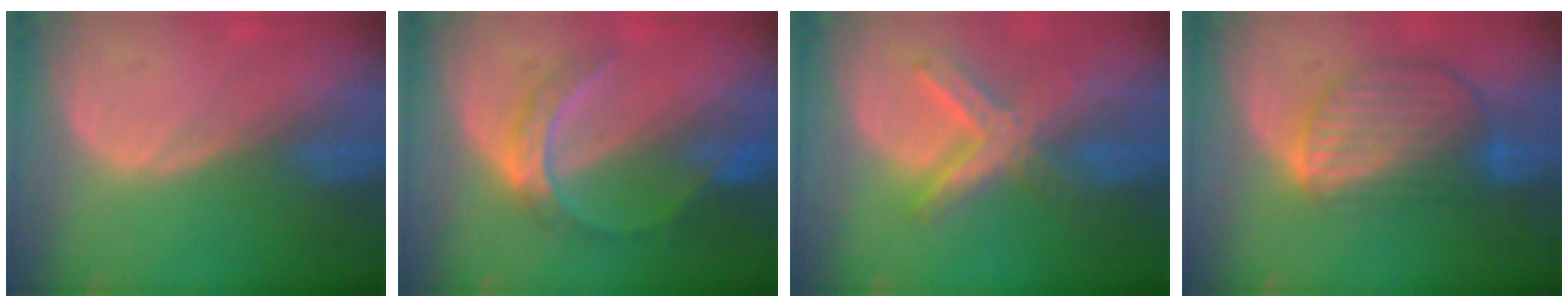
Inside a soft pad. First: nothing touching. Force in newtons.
{"total": 6.1, "press": 5.7, "slide": 2.2}
{"total": 7.6, "press": 6.5, "slide": 3.8}
{"total": 9.2, "press": 7.9, "slide": 4.7}